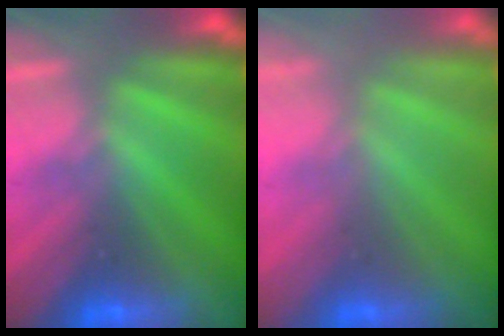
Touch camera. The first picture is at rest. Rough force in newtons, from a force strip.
{"total": 2.8}